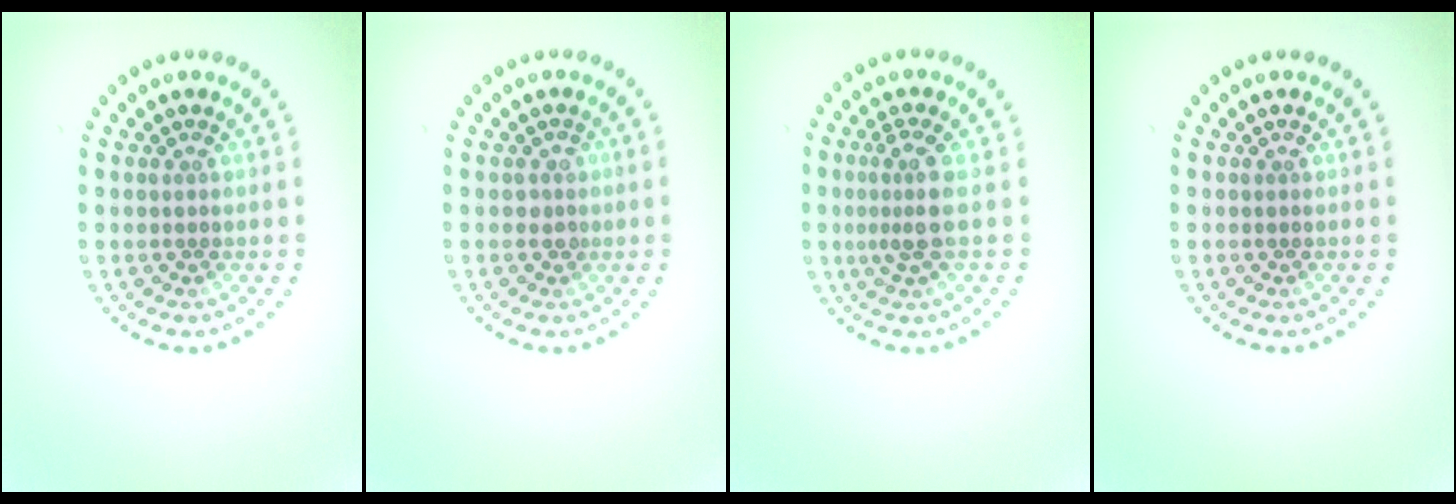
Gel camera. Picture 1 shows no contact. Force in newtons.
{"total": 1.2, "press": 0.9, "slide": 0.7}
{"total": 2.6, "press": 1.9, "slide": 1.8}
{"total": 0.0}